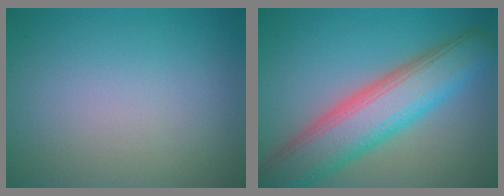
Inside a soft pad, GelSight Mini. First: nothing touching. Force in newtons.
{"total": 8.8, "press": 8.8, "slide": 0.5}